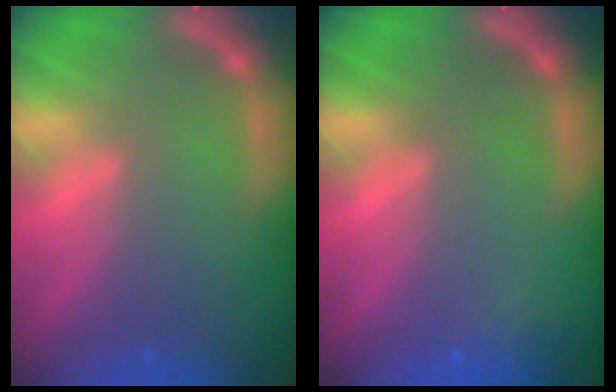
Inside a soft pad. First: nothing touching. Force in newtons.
{"total": 1.4}